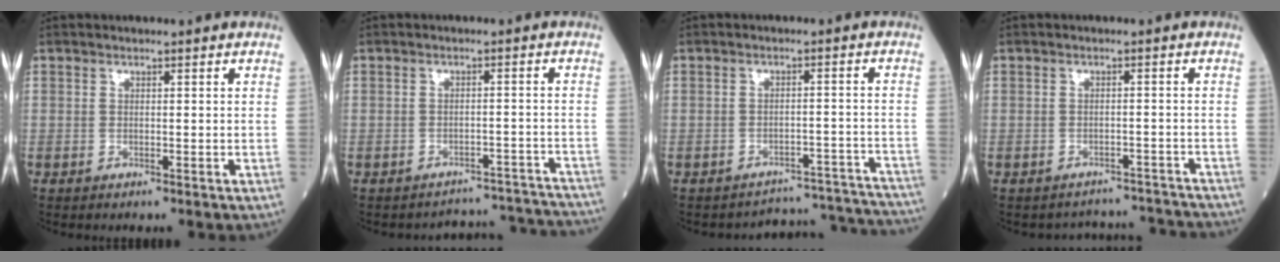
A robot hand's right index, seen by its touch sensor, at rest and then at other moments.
{"total": 11.6, "force": [-11.5, 0.9, -0.8], "torque": [0.027, 0.032, -0.127]}
{"total": 13.4, "force": [-13.4, 0.7, -0.8], "torque": [0.035, 0.035, -0.155]}
{"total": 7.0, "force": [-6.8, 1.1, -1.2], "torque": [0.020, 0.026, -0.075]}